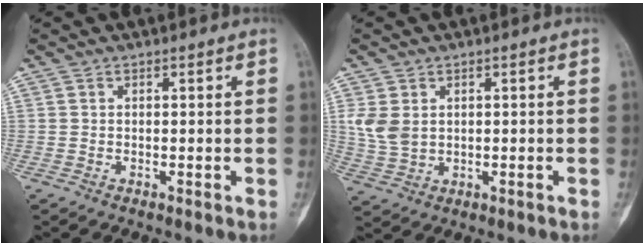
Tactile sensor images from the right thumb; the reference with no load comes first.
{"total": 5.4, "force": [1.0, 4.0, 3.5], "torque": [-0.067, -0.002, 0.029]}